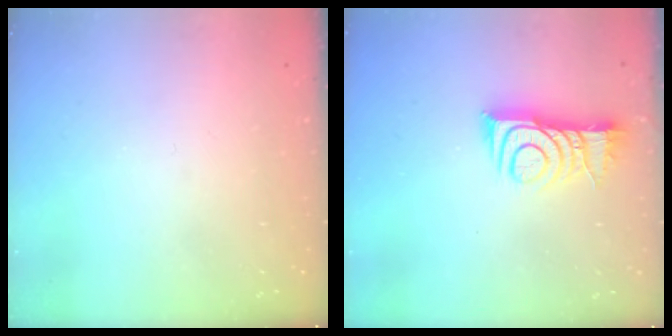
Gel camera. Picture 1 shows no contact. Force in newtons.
{"total": 11.7, "press": 11.7, "slide": 1.0}